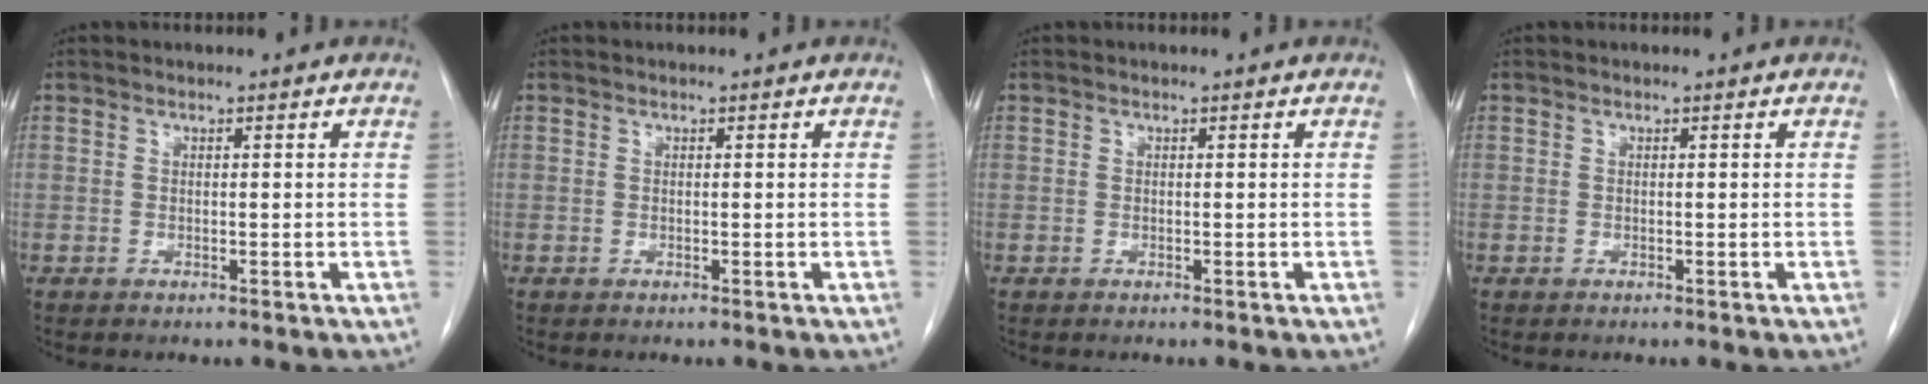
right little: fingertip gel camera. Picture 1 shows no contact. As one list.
[{"total": 0.0}, {"total": 0.0}, {"total": 0.0}]